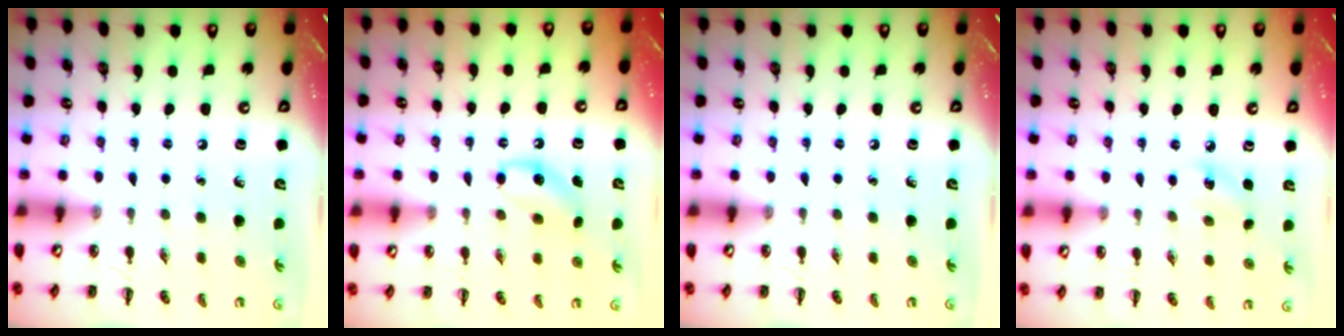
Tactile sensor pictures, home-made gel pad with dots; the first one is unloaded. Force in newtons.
{"total": 7.0, "press": 6.8, "slide": 1.7}
{"total": 0.0}
{"total": 5.1, "press": 4.9, "slide": 1.3}